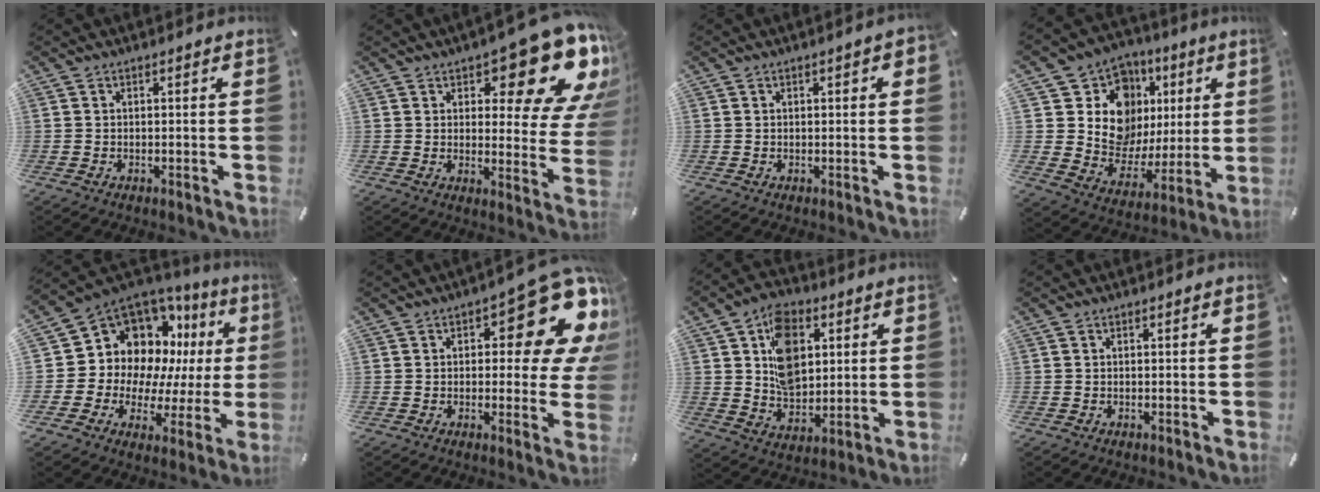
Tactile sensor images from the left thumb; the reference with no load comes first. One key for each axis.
{"total": 17.8, "fx": 10.8, "fy": 7.2, "fz": 12.3, "tx": -0.144, "ty": -0.085, "tz": 0.175}
{"total": 1.3, "fx": 0.4, "fy": 0.5, "fz": 1.2, "tx": -0.023, "ty": 0.005, "tz": 0.006}
{"total": 13.9, "fx": 4.6, "fy": 12.2, "fz": 4.9, "tx": -0.067, "ty": -0.055, "tz": 0.101}
{"total": 13.5, "fx": 6.6, "fy": 10.6, "fz": 5.2, "tx": -0.081, "ty": -0.083, "tz": 0.134}
{"total": 16.8, "fx": 7.6, "fy": 6.9, "fz": 13.3, "tx": -0.161, "ty": -0.057, "tz": 0.123}
{"total": 13.2, "fx": 4.0, "fy": 9.9, "fz": 7.7, "tx": -0.126, "ty": 0.003, "tz": 0.079}
{"total": 0.0}